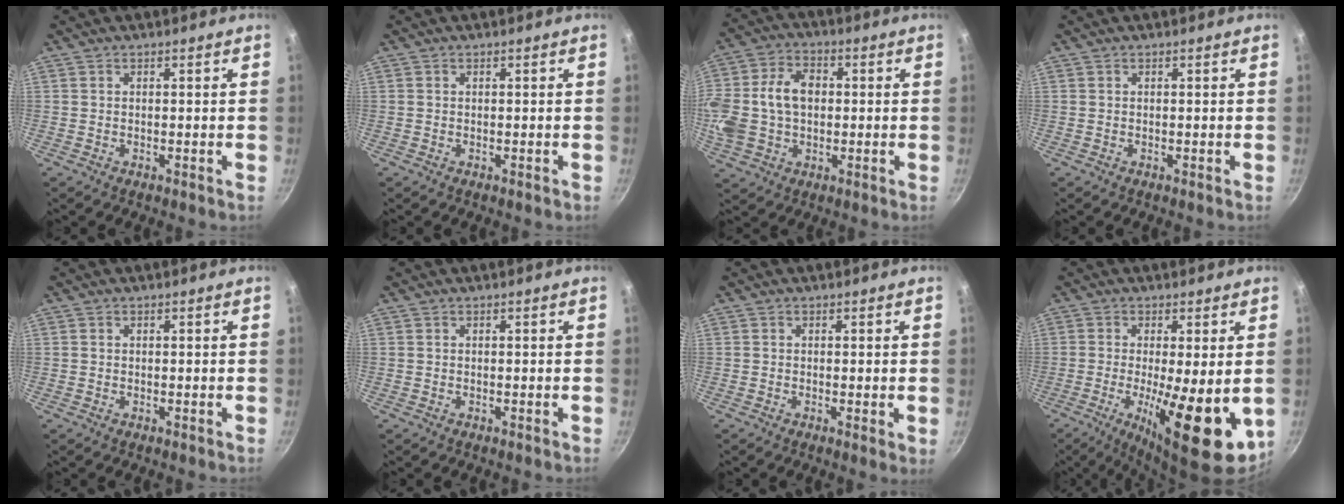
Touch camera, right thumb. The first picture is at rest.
{"total": 0.0}
{"total": 17.3, "force": [0.8, 12.8, 11.7], "torque": [-0.244, 0.035, 0.011]}
{"total": 0.0}
{"total": 0.0}
{"total": 0.0}
{"total": 1.5, "force": [-0.1, 0.2, 1.5], "torque": [-0.023, -0.006, -0.004]}
{"total": 15.7, "force": [-2.8, 4.6, 14.7], "torque": [-0.219, -0.014, -0.035]}